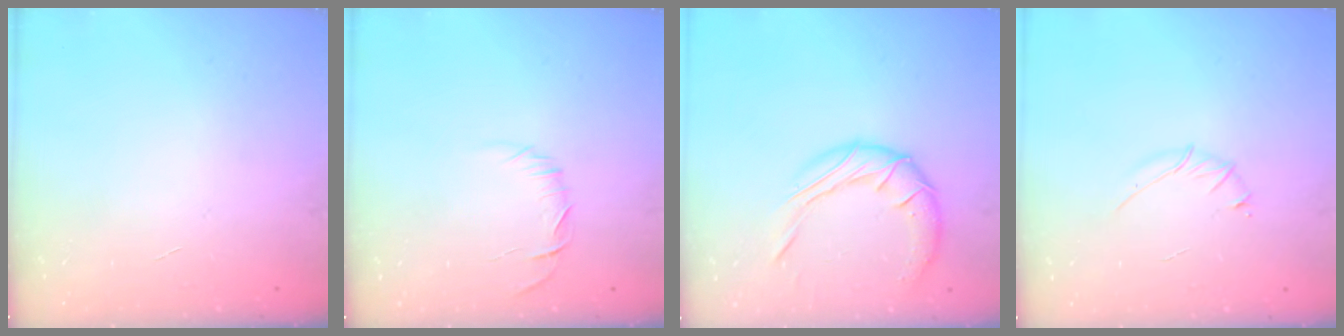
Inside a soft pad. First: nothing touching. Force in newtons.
{"total": 6.0, "press": 5.7, "slide": 1.8}
{"total": 12.7, "press": 12.7, "slide": 1.0}
{"total": 3.2, "press": 3.1, "slide": 0.9}